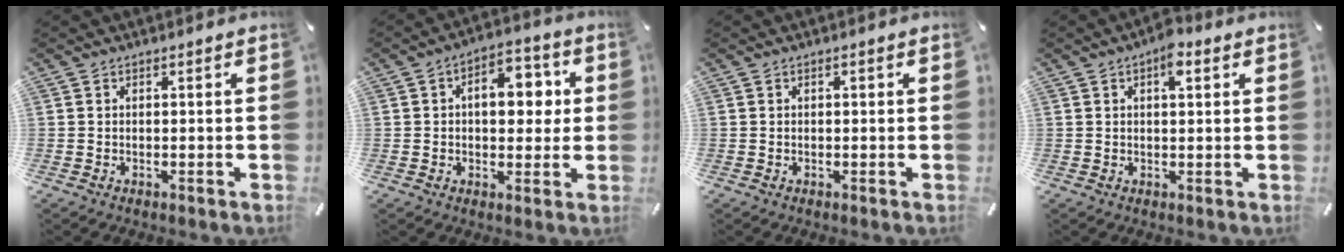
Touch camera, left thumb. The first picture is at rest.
{"total": 10.8, "force": [1.4, 6.8, 8.3], "torque": [-0.094, -0.001, 0.015]}
{"total": 0.5, "force": [0.0, 0.4, 0.3], "torque": [-0.006, 0.004, -0.001]}
{"total": 4.8, "force": [2.1, 2.2, 3.7], "torque": [-0.048, -0.004, 0.028]}